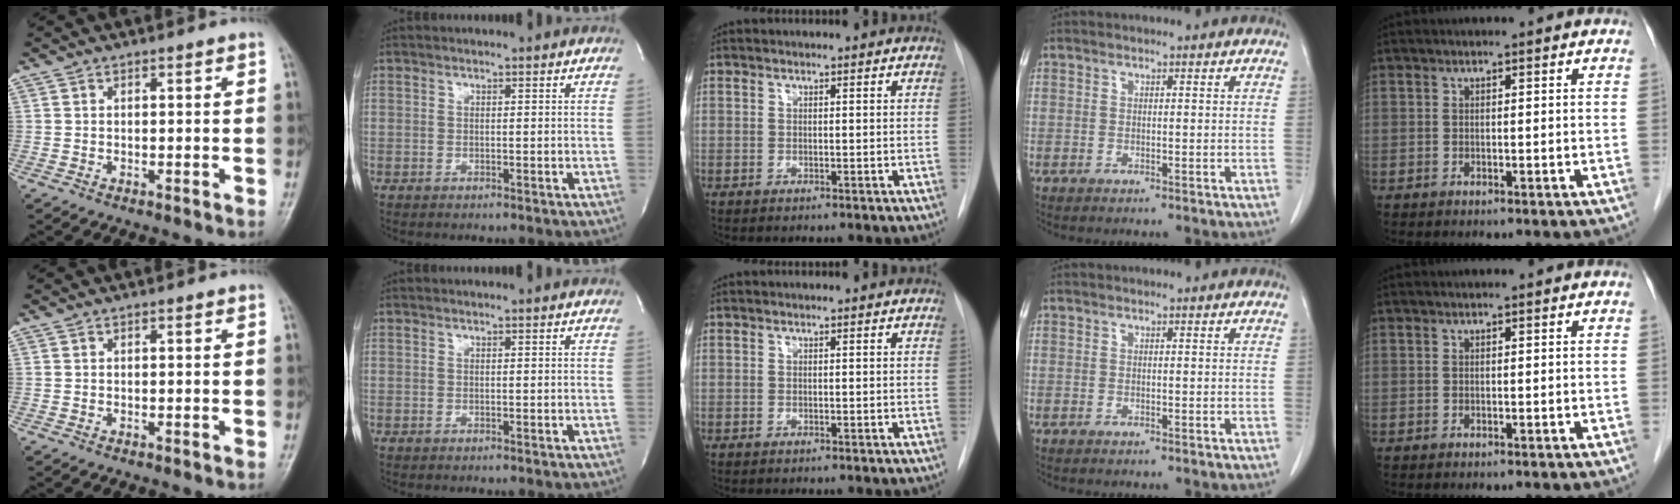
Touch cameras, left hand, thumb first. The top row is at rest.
{}